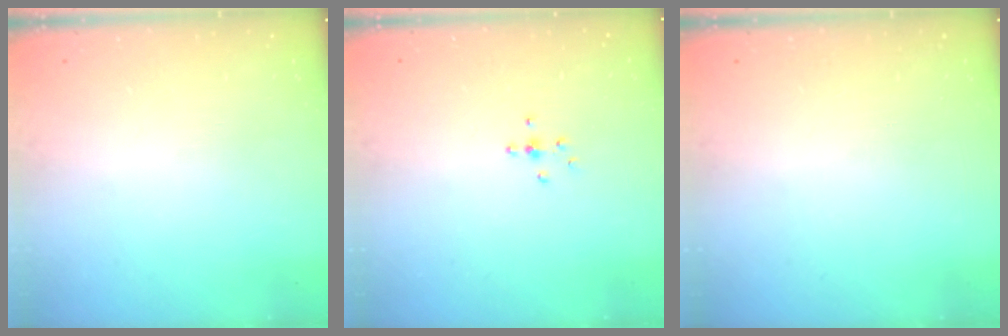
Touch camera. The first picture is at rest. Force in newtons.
{"total": 3.2, "press": 3.2, "slide": 0.7}
{"total": 0.0}